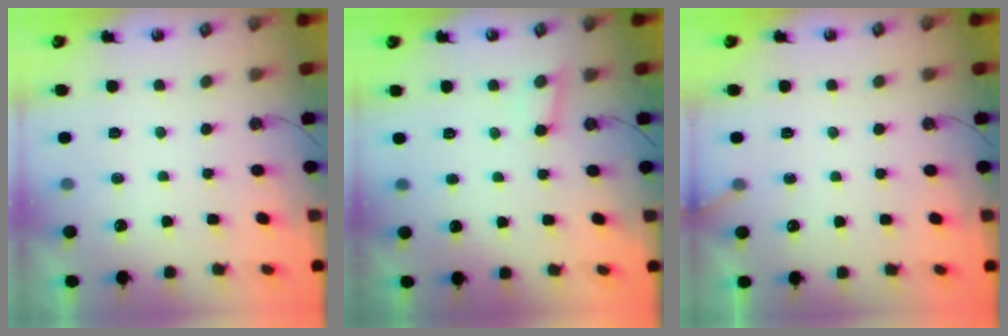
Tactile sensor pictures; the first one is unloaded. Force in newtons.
{"total": 3.9, "press": 3.8, "slide": 0.4}
{"total": 2.4, "press": 2.4, "slide": 0.2}